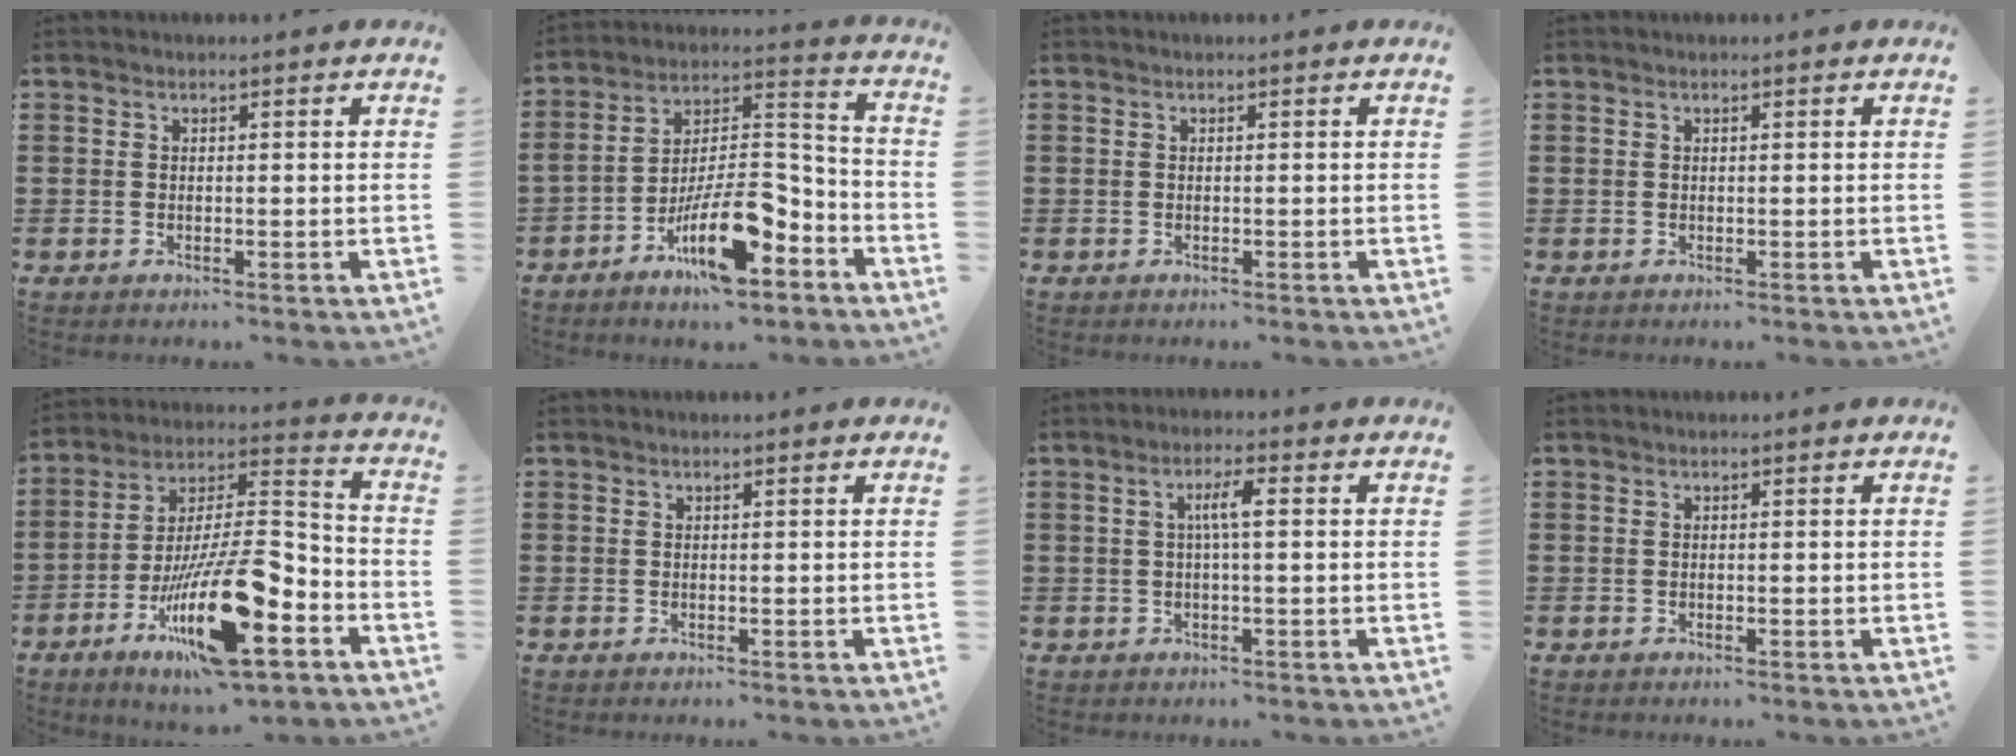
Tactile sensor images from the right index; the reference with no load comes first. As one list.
[{"total": 13.2, "force": [-8.1, 4.2, 9.6], "torque": [-0.185, 0.017, -0.154]}, {"total": 0.0}, {"total": 0.0}, {"total": 20.0, "force": [-9.8, 5.6, 16.5], "torque": [-0.330, 0.015, -0.165]}, {"total": 0.0}, {"total": 3.5, "force": [0.3, 0.5, 3.5], "torque": [-0.066, 0.005, 0.001]}, {"total": 0.0}]